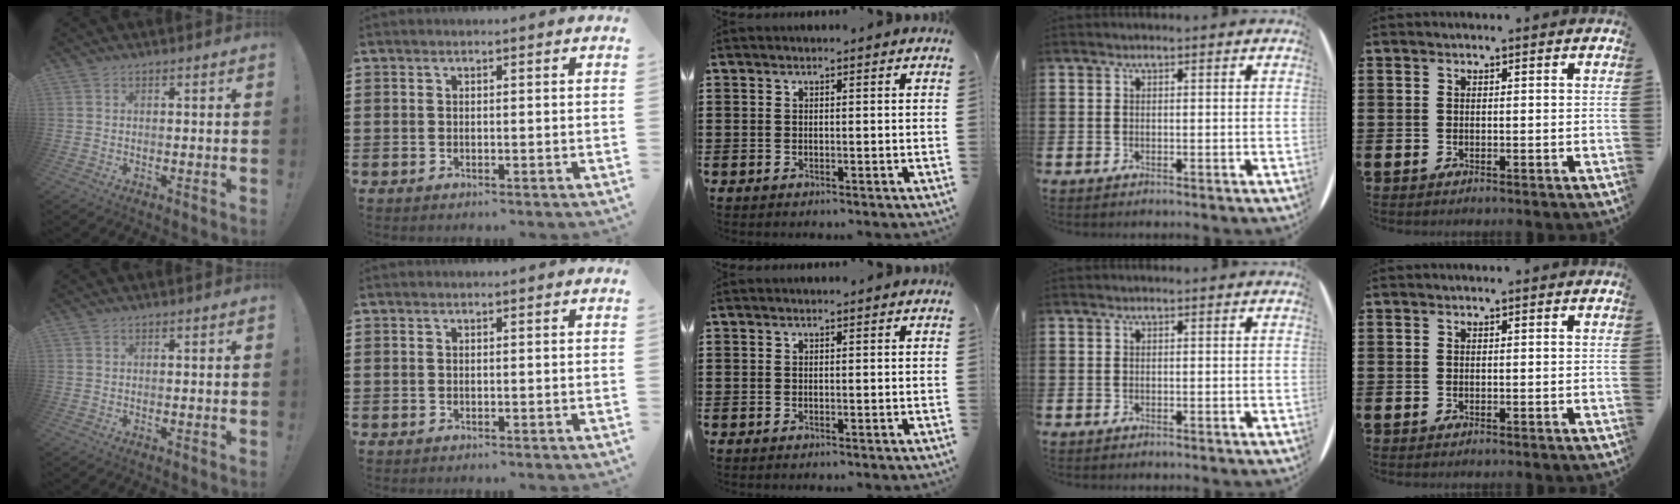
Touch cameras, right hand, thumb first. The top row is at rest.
{}